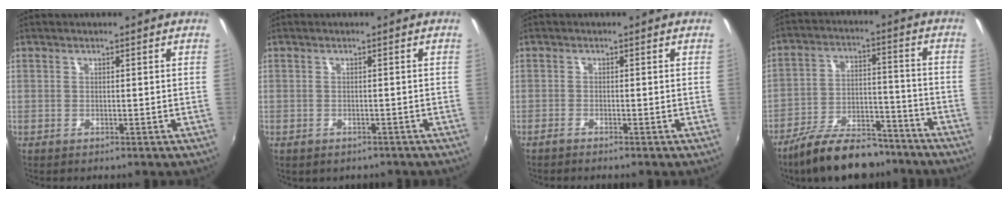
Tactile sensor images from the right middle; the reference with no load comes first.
{"total": 1.8, "force": [-1.0, 1.3, 0.7], "torque": [-0.017, -0.006, -0.009]}
{"total": 1.1, "force": [-1.0, 0.0, 0.5], "torque": [-0.016, -0.002, -0.023]}
{"total": 16.2, "force": [-12.8, 6.2, 7.9], "torque": [-0.149, 0.005, -0.196]}